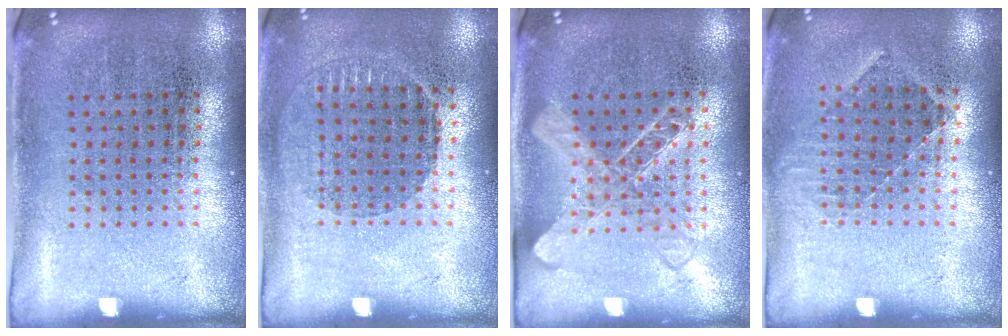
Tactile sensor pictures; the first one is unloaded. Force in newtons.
{"total": 0.9, "press": 0.8, "slide": 0.3}
{"total": 1.4, "press": 1.4, "slide": 0.4}
{"total": 0.8, "press": 0.8, "slide": 0.2}